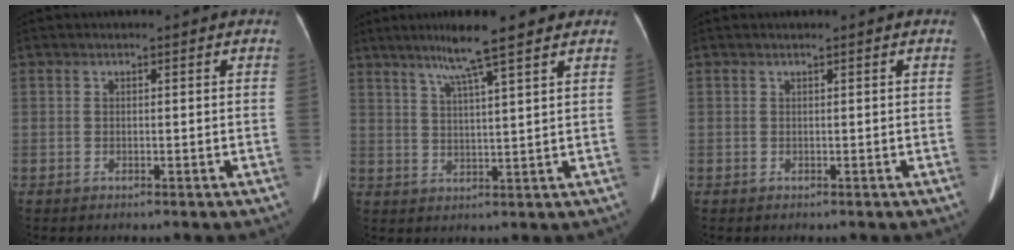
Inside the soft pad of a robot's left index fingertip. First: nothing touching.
{"total": 8.0, "force": [5.7, -0.5, 5.7], "torque": [-0.097, 0.013, 0.095]}
{"total": 0.0}